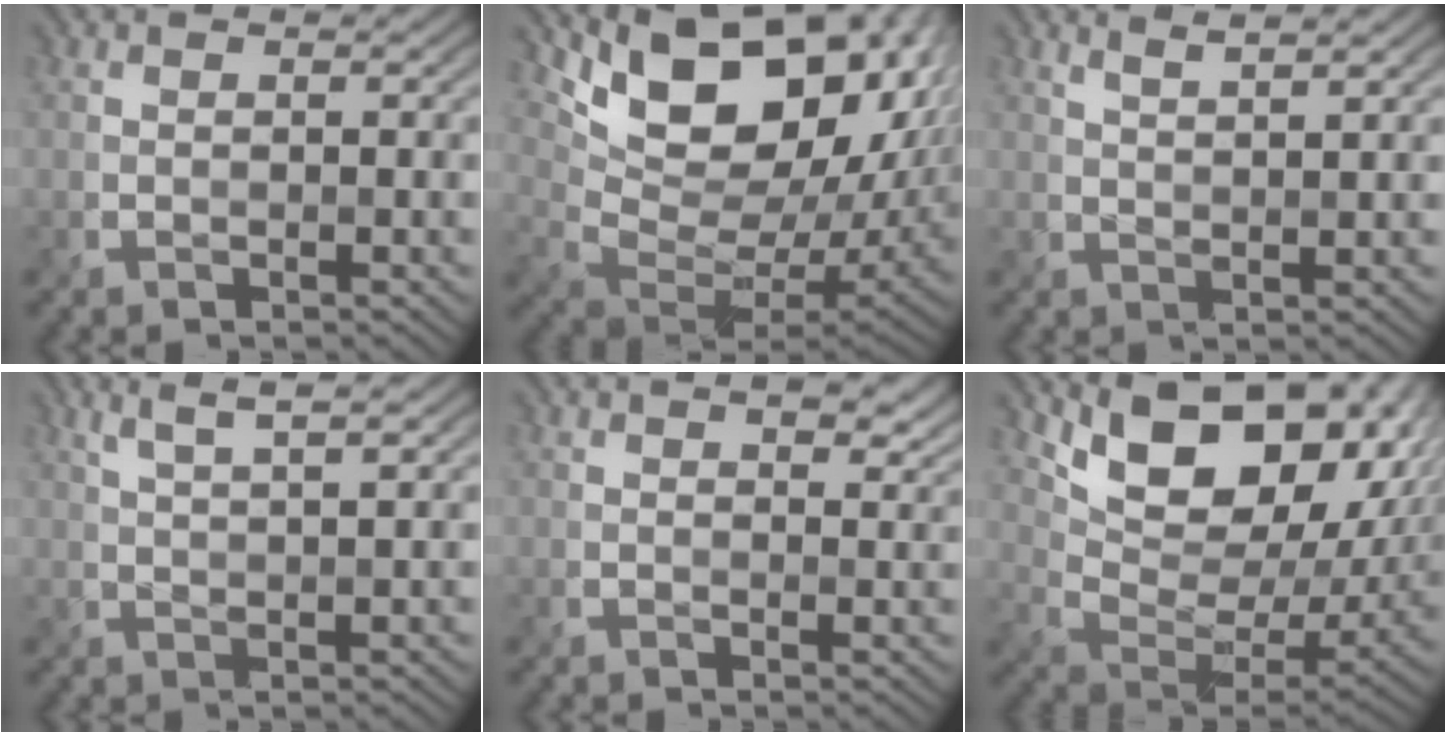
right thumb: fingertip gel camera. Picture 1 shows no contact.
{"total": 16.3, "force": [6.8, 9.3, 11.4], "torque": [-0.188, -0.006, 0.143]}
{"total": 2.8, "force": [2.3, 0.4, 1.6], "torque": [-0.018, 0.005, 0.042]}
{"total": 3.7, "force": [2.4, 0.3, 2.7], "torque": [-0.043, 0.011, 0.050]}
{"total": 4.2, "force": [2.1, 2.3, 2.8], "torque": [-0.035, -0.004, 0.032]}
{"total": 15.2, "force": [7.5, 8.3, 10.2], "torque": [-0.162, -0.013, 0.146]}